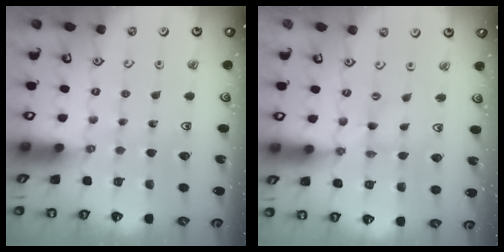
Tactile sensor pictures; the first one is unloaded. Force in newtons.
{"total": 2.3, "press": 2.3, "slide": 0.3}